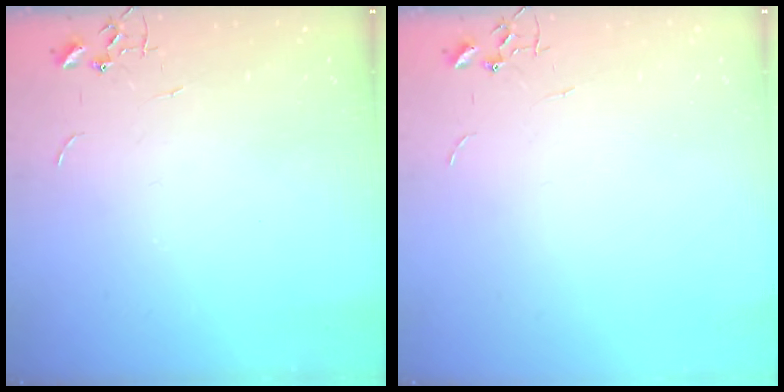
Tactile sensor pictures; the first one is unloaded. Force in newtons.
{"total": 0.0}